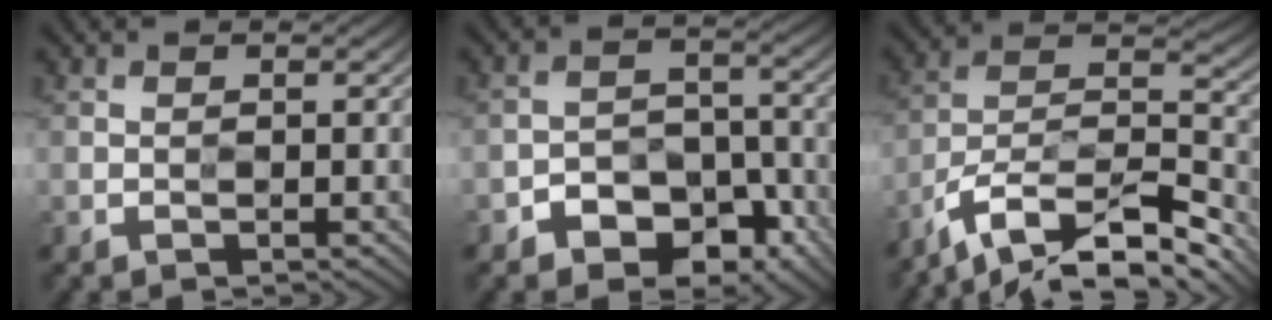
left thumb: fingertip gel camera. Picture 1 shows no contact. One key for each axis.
{"total": 7.6, "fx": -4.6, "fy": 4.8, "fz": 3.8, "tx": -0.053, "ty": -0.006, "tz": -0.081}
{"total": 15.2, "fx": -11.9, "fy": 4.2, "fz": 8.4, "tx": -0.167, "ty": 0.005, "tz": -0.204}